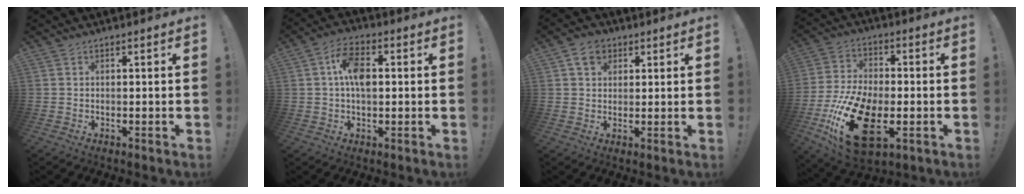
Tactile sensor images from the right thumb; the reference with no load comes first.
{"total": 9.0, "force": [1.0, 5.2, 7.3], "torque": [-0.124, 0.011, 0.018]}
{"total": 5.8, "force": [2.7, 4.4, 2.6], "torque": [-0.040, 0.002, 0.051]}
{"total": 22.1, "force": [-7.2, 12.3, 16.9], "torque": [-0.328, 0.039, -0.106]}